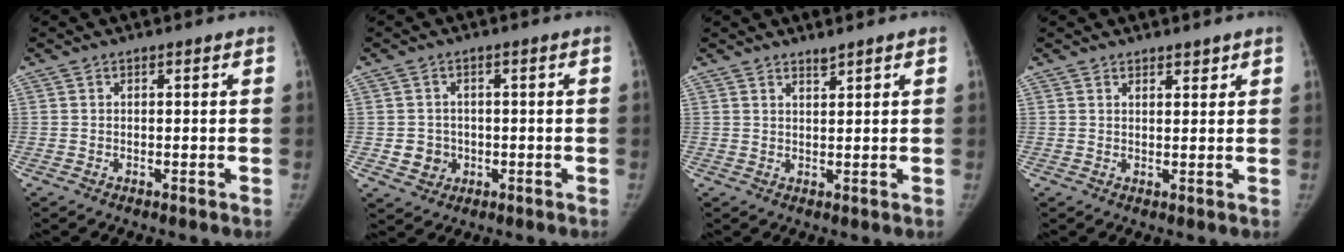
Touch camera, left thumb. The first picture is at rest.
{"total": 4.1, "force": [-0.6, 3.8, 1.1], "torque": [0.000, 0.005, -0.004]}
{"total": 1.5, "force": [1.4, 0.1, 0.5], "torque": [-0.004, -0.014, 0.027]}
{"total": 1.9, "force": [1.6, 0.8, 0.7], "torque": [0.000, -0.011, 0.022]}